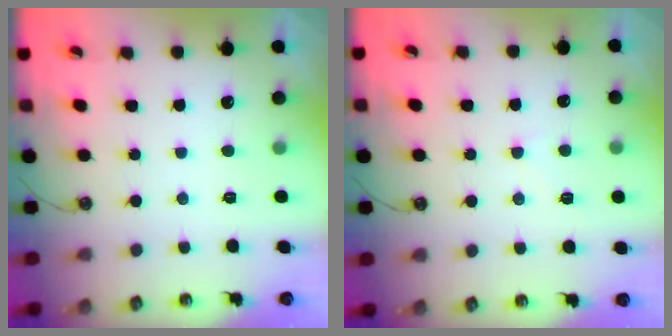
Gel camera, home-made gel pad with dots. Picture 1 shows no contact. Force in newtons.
{"total": 2.6, "press": 2.6, "slide": 0.4}